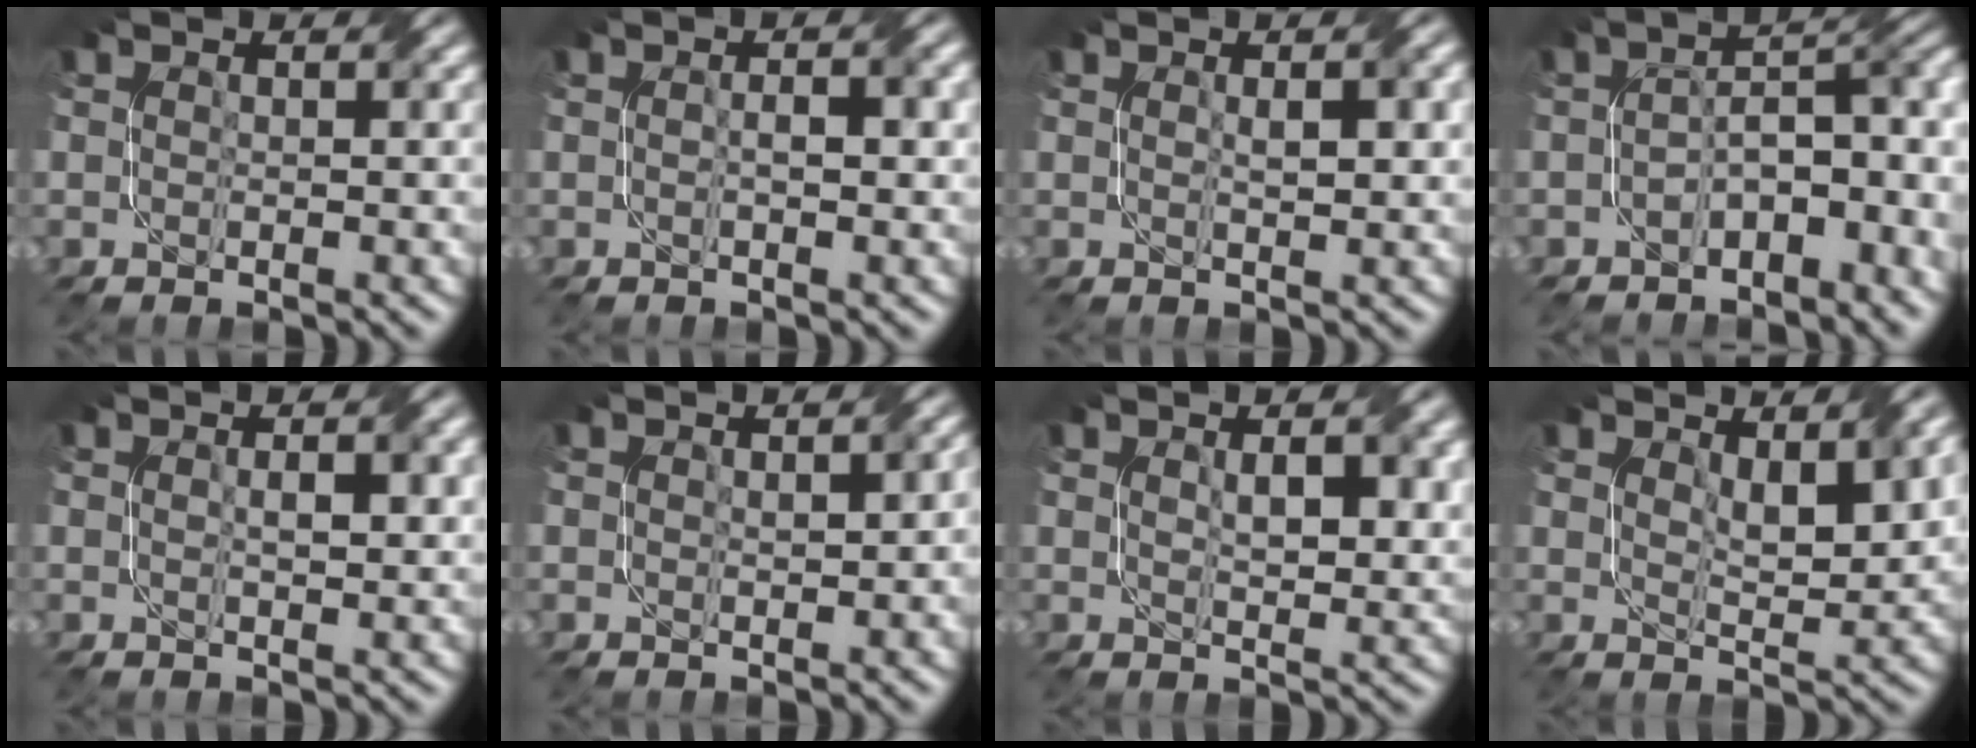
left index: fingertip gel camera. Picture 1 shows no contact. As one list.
[{"total": 1.8, "force": [0.0, 0.5, 1.8], "torque": [-0.030, 0.002, -0.001]}, {"total": 2.1, "force": [0.4, 0.5, 2.0], "torque": [-0.032, 0.003, 0.009]}, {"total": 6.2, "force": [-2.5, 3.0, 4.8], "torque": [-0.058, 0.011, -0.049]}, {"total": 2.2, "force": [0.4, 0.6, 2.1], "torque": [-0.035, 0.003, 0.009]}, {"total": 1.3, "force": [0.3, 0.4, 1.2], "torque": [-0.015, 0.004, 0.008]}, {"total": 3.6, "force": [1.1, 1.3, 3.1], "torque": [-0.056, -0.003, 0.025]}, {"total": 4.6, "force": [2.1, 1.5, 3.8], "torque": [-0.067, -0.001, 0.039]}]